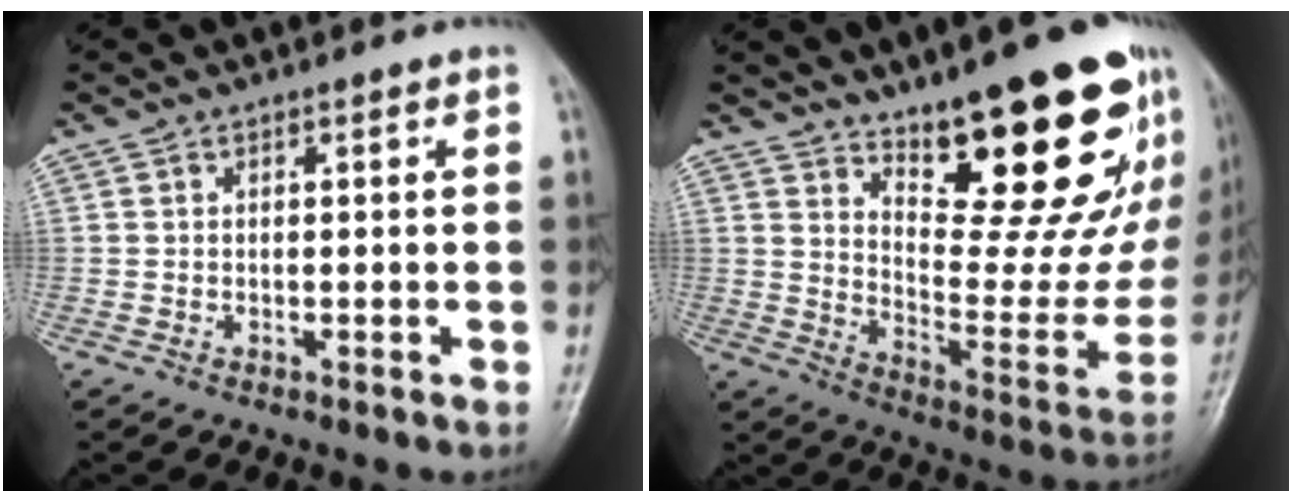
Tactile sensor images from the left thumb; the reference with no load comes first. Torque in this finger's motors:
{"motor_torque": [0.83, 0.82, 1.08, -1.70, 0.16]}